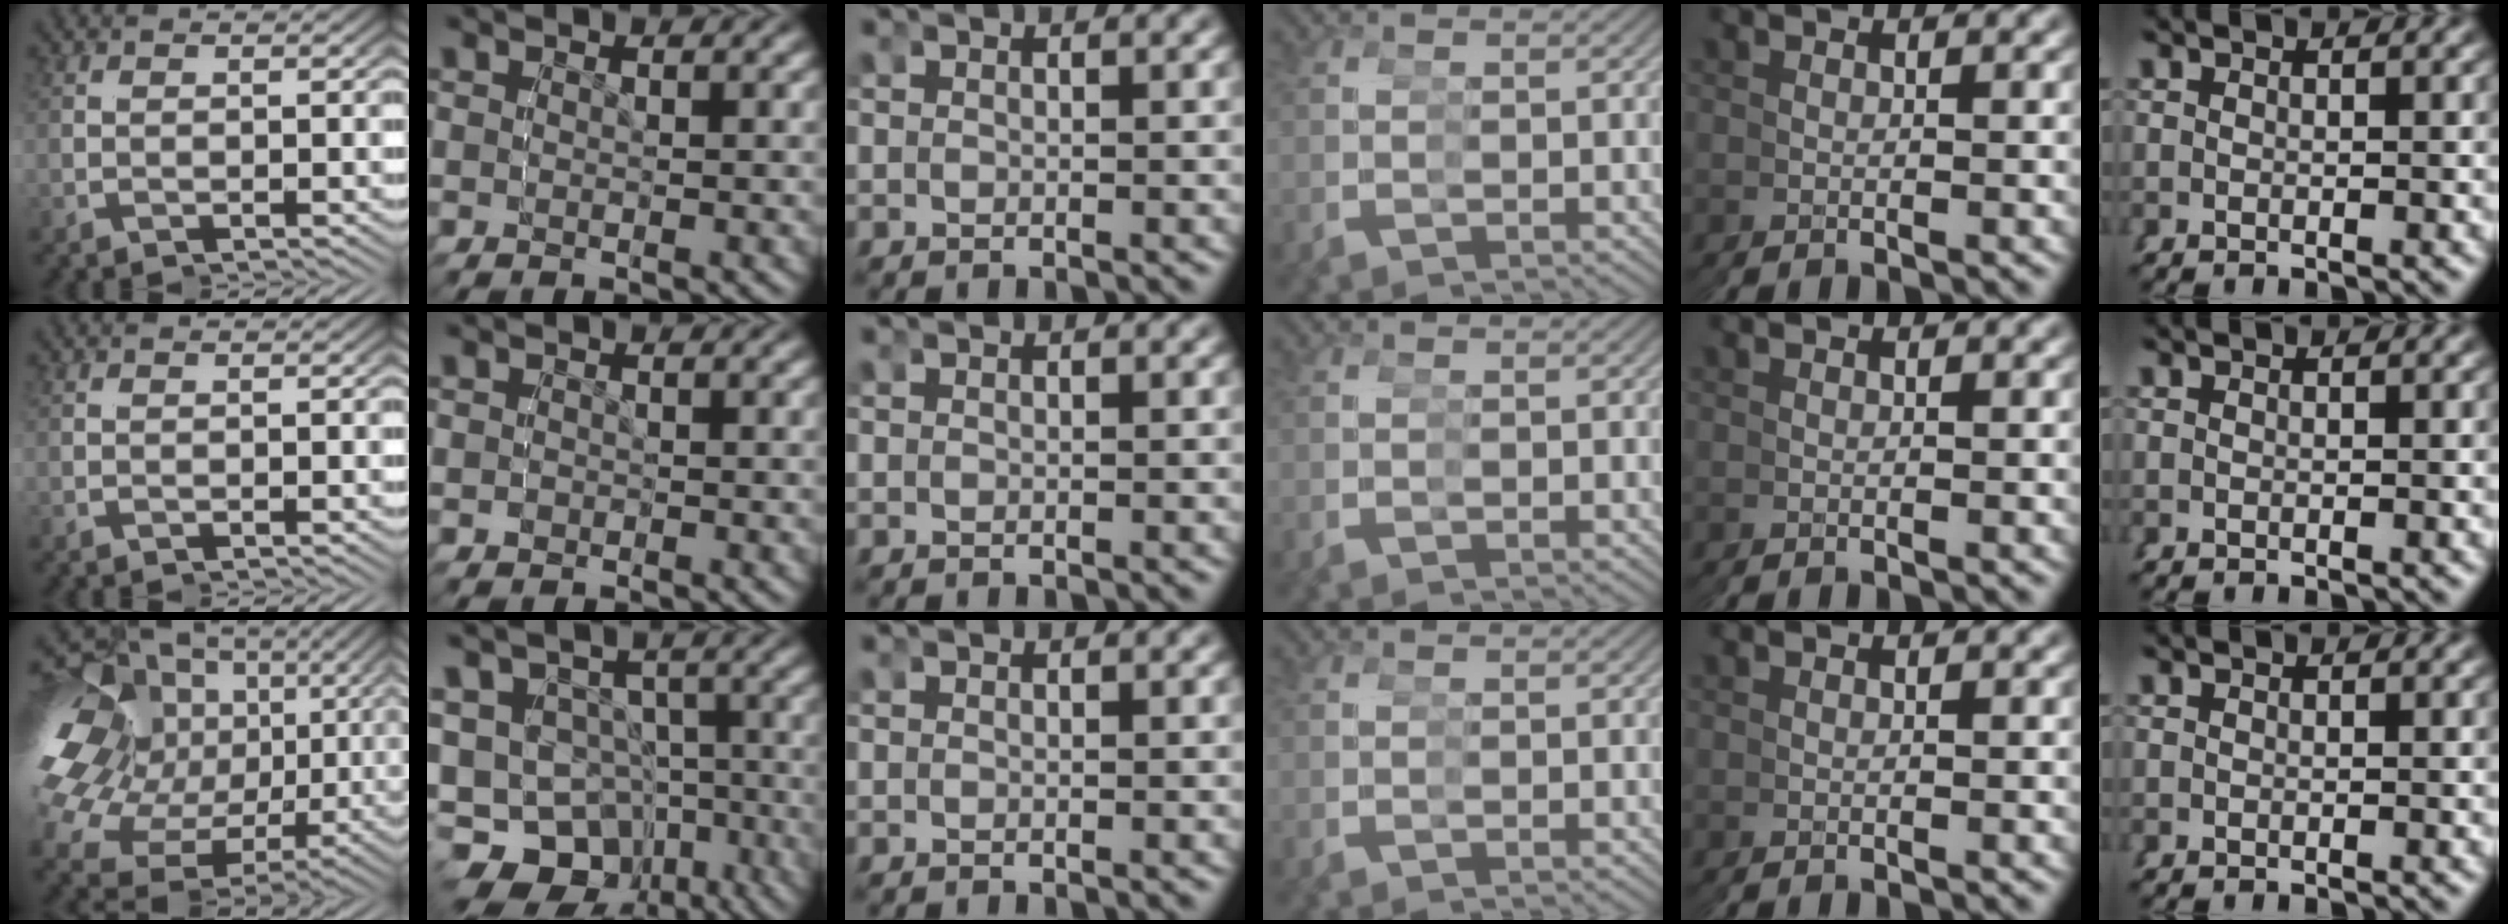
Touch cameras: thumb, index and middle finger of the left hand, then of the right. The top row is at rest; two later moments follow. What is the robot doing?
{"motion": "grasp_and_lifting", "object": "cup"}